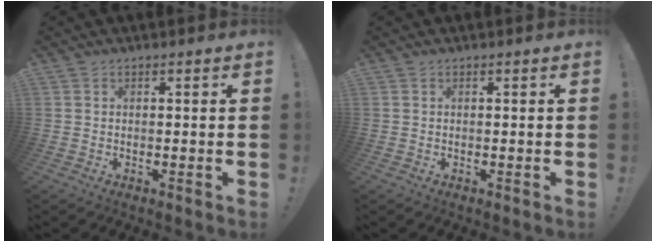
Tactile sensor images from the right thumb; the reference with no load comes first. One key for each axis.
{"total": 0.0}